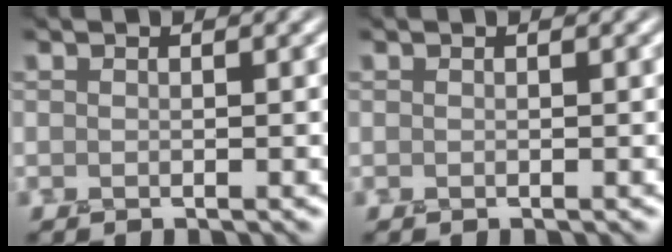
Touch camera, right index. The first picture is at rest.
{"total": 0.0}